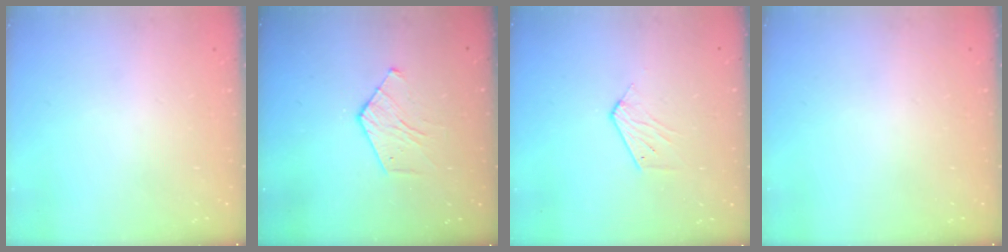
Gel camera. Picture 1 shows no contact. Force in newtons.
{"total": 6.5, "press": 6.5, "slide": 0.3}
{"total": 3.9, "press": 3.9, "slide": 0.2}
{"total": 0.0}